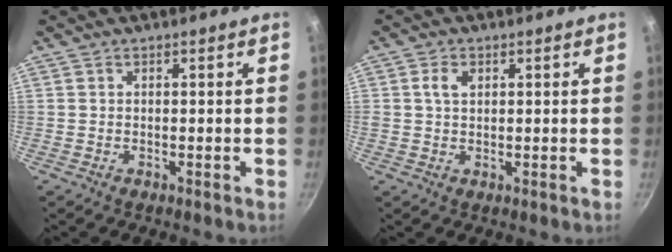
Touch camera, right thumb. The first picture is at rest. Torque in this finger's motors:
{"motor_torque": [0.09, 0.12, 0.39, 0.08, 0.00]}